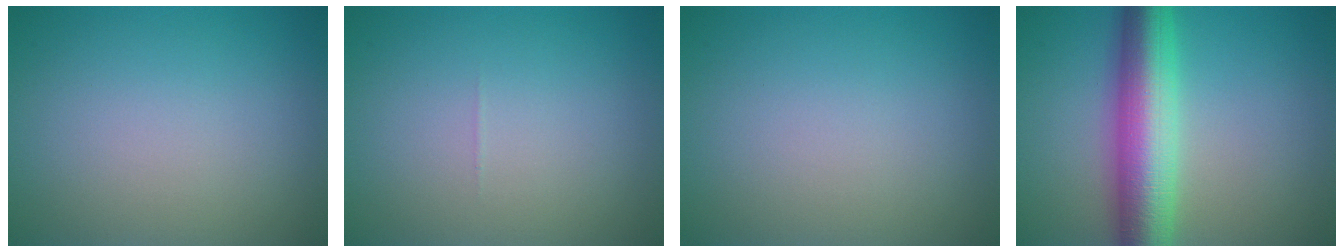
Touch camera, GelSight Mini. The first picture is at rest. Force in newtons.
{"total": 0.0}
{"total": 0.0}
{"total": 8.8, "press": 8.8, "slide": 0.2}